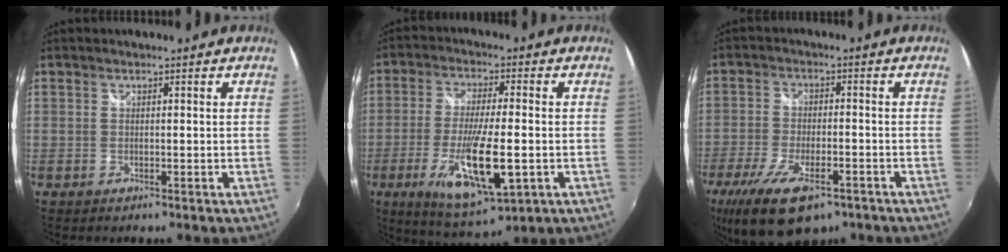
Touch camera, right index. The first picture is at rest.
{"total": 15.2, "force": [-4.6, 3.5, 14.1], "torque": [-0.275, -0.033, -0.076]}
{"total": 15.2, "force": [-9.6, 5.9, 10.2], "torque": [-0.221, -0.048, -0.161]}